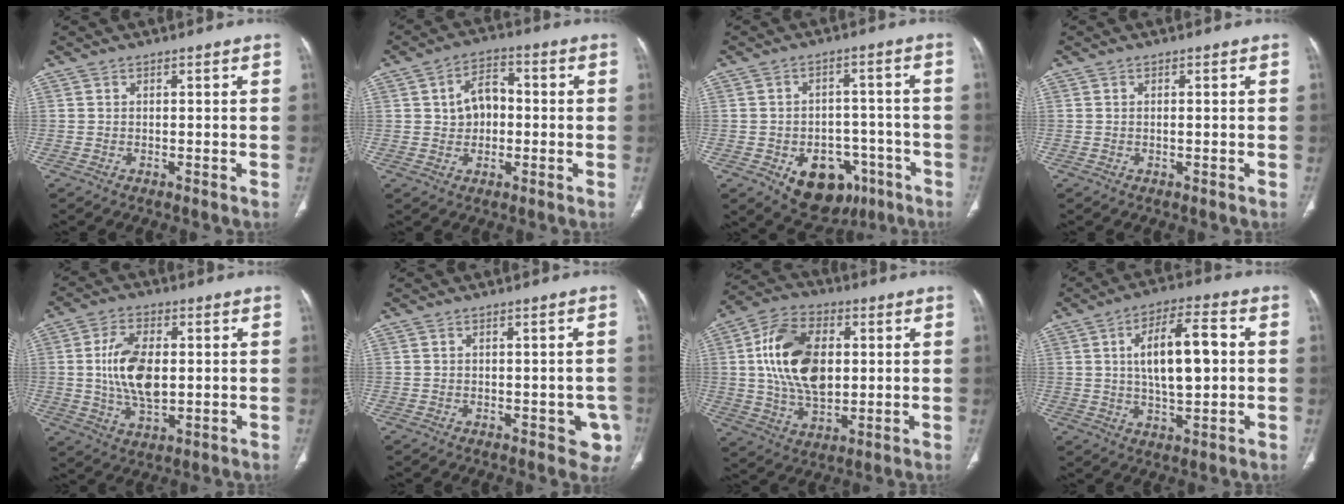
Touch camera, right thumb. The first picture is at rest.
{"total": 7.1, "force": [0.4, 5.1, 4.9], "torque": [-0.063, 0.019, 0.001]}
{"total": 13.3, "force": [-6.0, 9.2, 7.4], "torque": [-0.065, 0.035, -0.074]}
{"total": 0.6, "force": [0.0, 0.2, 0.6], "torque": [-0.015, 0.001, 0.001]}
{"total": 11.6, "force": [0.7, 6.3, 9.7], "torque": [-0.179, -0.003, 0.018]}
{"total": 4.6, "force": [-1.6, 2.7, 3.4], "torque": [-0.006, 0.001, -0.016]}
{"total": 17.2, "force": [2.4, 10.6, 13.3], "torque": [-0.227, 0.003, 0.044]}
{"total": 13.0, "force": [1.6, 5.2, 11.8], "torque": [-0.190, 0.012, 0.026]}